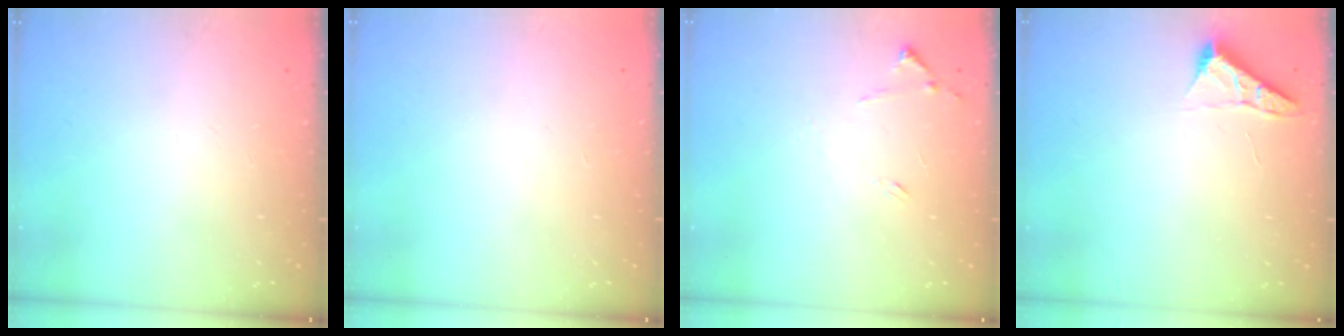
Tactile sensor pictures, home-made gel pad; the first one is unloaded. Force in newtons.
{"total": 1.5, "press": 1.5, "slide": 0.1}
{"total": 8.0, "press": 8.0, "slide": 0.7}
{"total": 4.0, "press": 4.0, "slide": 0.5}